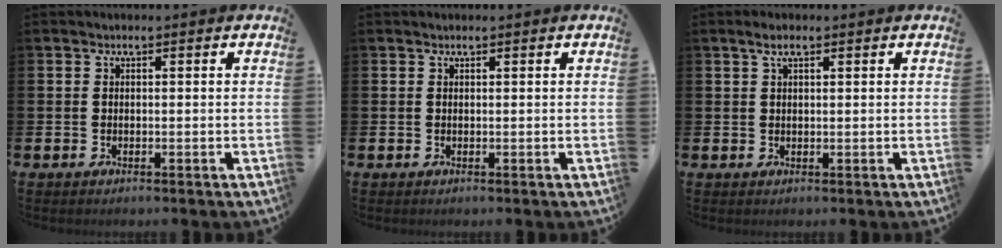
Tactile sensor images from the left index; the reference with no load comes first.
{"total": 0.0}
{"total": 2.0, "force": [1.2, 0.7, 1.4], "torque": [-0.015, 0.000, 0.017]}